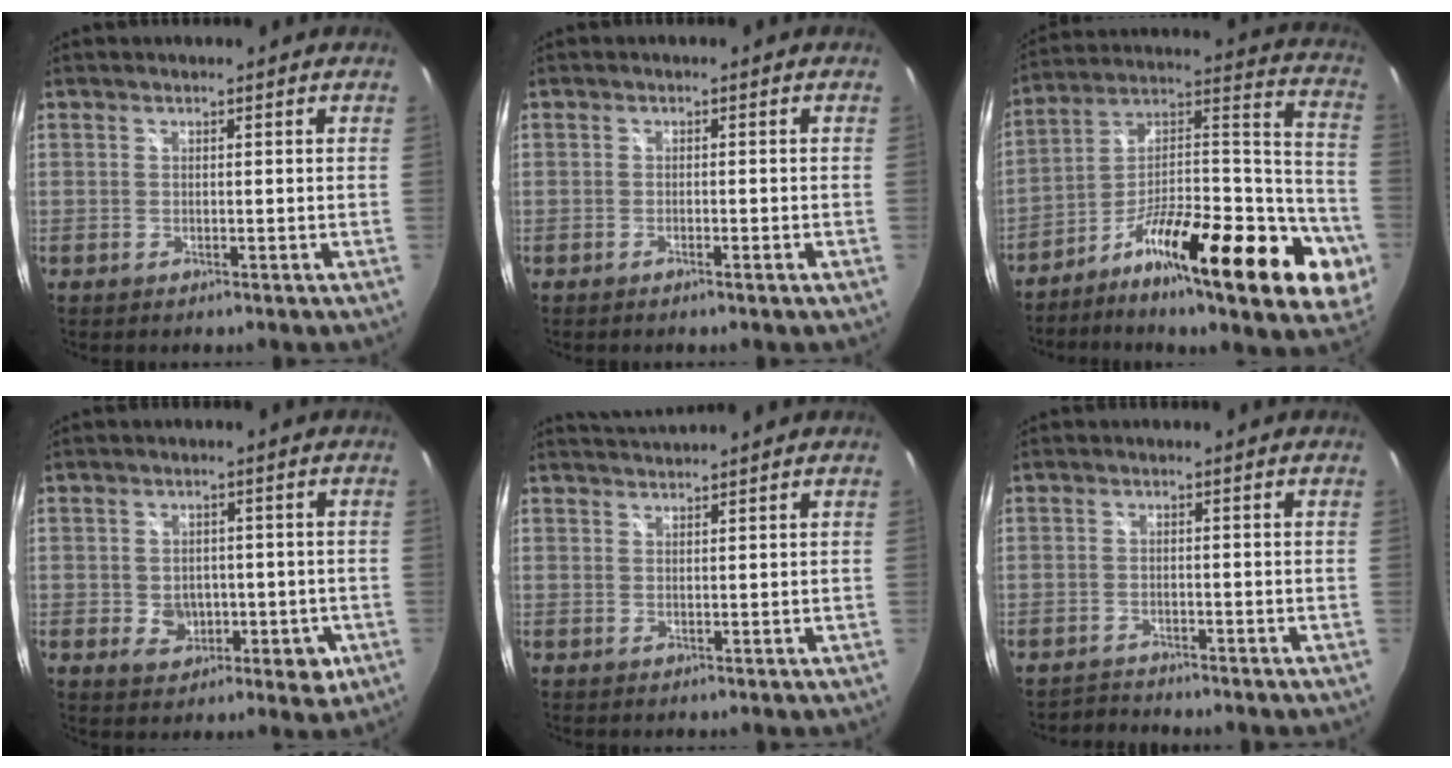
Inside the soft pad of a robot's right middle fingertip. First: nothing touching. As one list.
[{"total": 1.3, "force": [-0.9, -0.2, 0.9], "torque": [-0.016, 0.003, -0.015]}, {"total": 28.6, "force": [-14.3, 7.9, 23.4], "torque": [-0.286, 0.026, -0.222]}, {"total": 7.5, "force": [-1.8, 5.9, 4.4], "torque": [-0.080, -0.006, -0.018]}, {"total": 2.5, "force": [2.4, -0.6, 0.3], "torque": [-0.005, -0.001, 0.043]}, {"total": 2.2, "force": [-2.2, 0.3, -0.3], "torque": [-0.004, 0.001, -0.043]}]